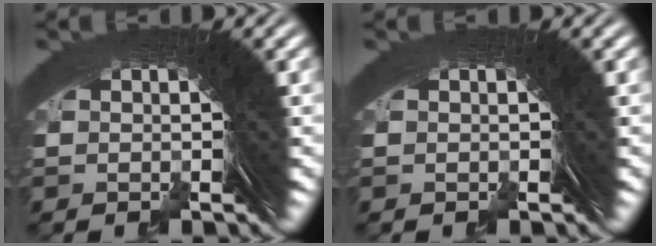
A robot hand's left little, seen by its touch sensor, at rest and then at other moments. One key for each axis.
{"total": 0.0}